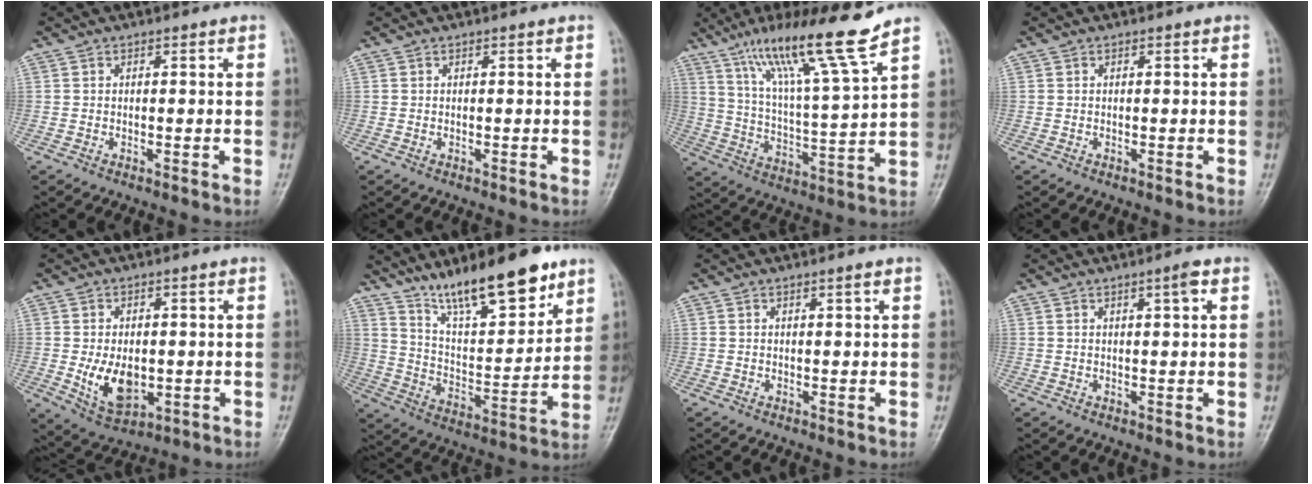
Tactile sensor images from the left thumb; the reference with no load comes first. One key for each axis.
{"total": 0.0}
{"total": 15.6, "fx": 11.2, "fy": -0.4, "fz": 10.8, "tx": -0.181, "ty": -0.060, "tz": 0.197}
{"total": 0.0}
{"total": 8.5, "fx": -1.0, "fy": 5.5, "fz": 6.5, "tx": -0.094, "ty": -0.011, "tz": -0.002}
{"total": 17.7, "fx": 12.9, "fy": 5.0, "fz": 11.1, "tx": -0.145, "ty": -0.073, "tz": 0.226}
{"total": 0.7, "fx": 0.4, "fy": -0.1, "fz": 0.5, "tx": -0.012, "ty": -0.002, "tz": 0.009}
{"total": 2.1, "fx": 1.0, "fy": 0.1, "fz": 1.9, "tx": -0.032, "ty": -0.003, "tz": 0.016}